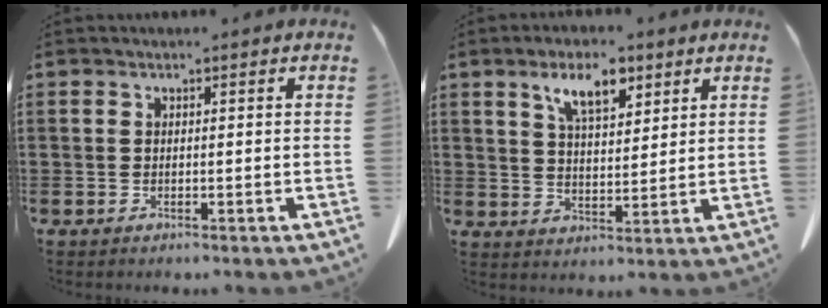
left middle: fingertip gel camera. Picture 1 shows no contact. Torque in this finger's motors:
{"motor_torque": [1.21, 0.93, 0.17, 0.09]}